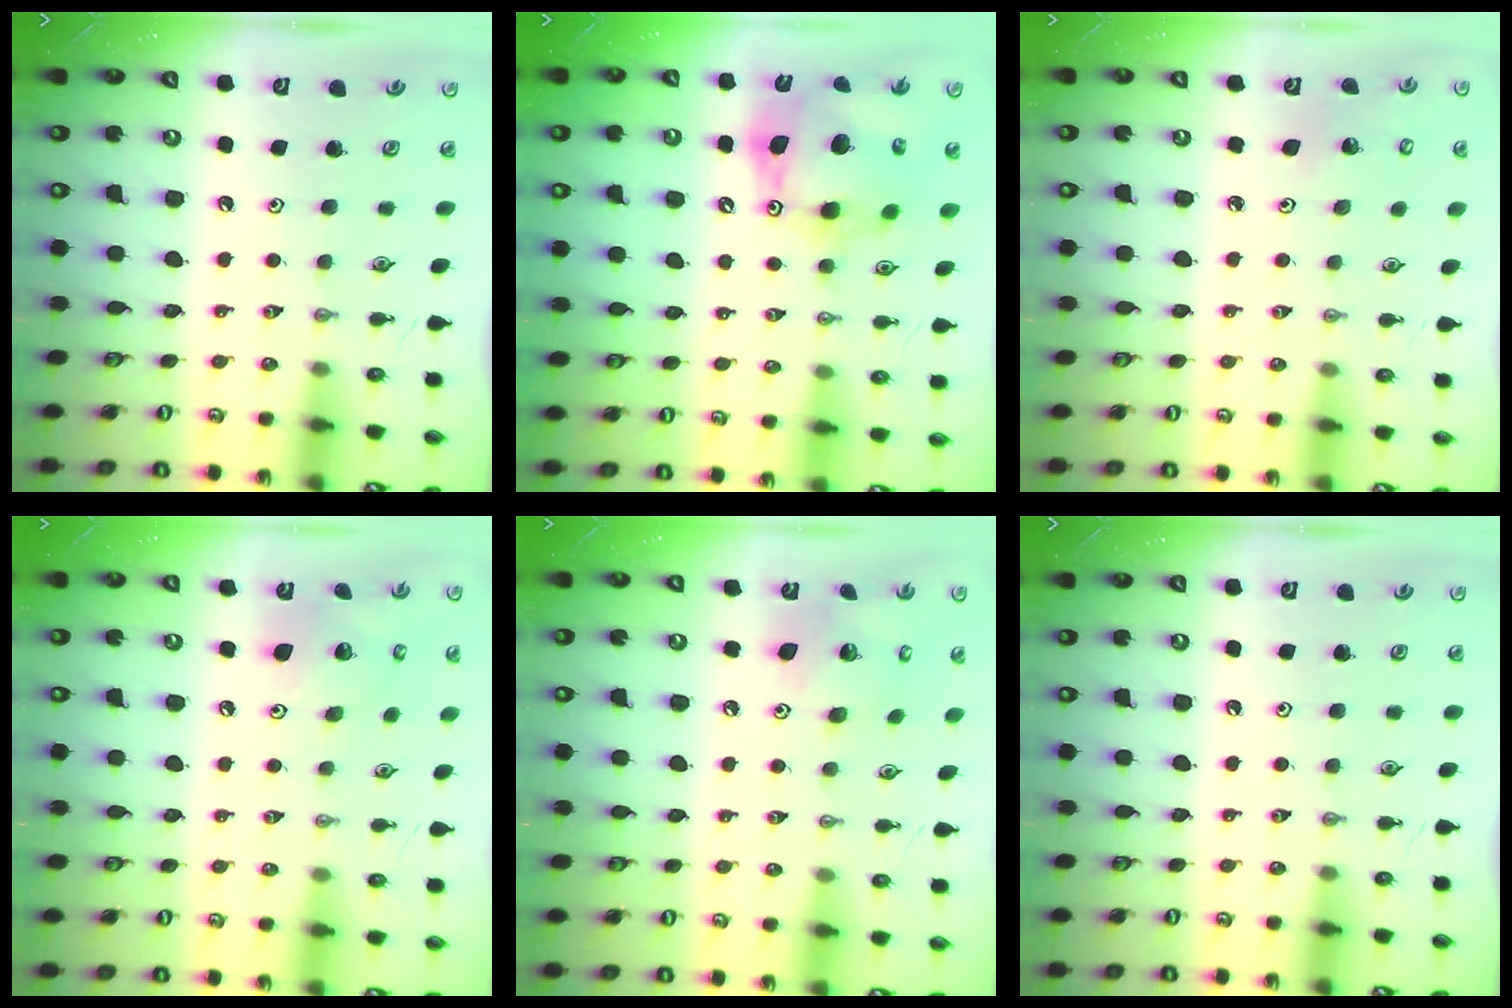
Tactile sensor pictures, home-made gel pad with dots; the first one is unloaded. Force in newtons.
{"total": 14.7, "press": 14.6, "slide": 1.3}
{"total": 2.9, "press": 2.8, "slide": 1.0}
{"total": 10.6, "press": 10.5, "slide": 1.0}
{"total": 9.5, "press": 9.5, "slide": 0.4}
{"total": 0.0}